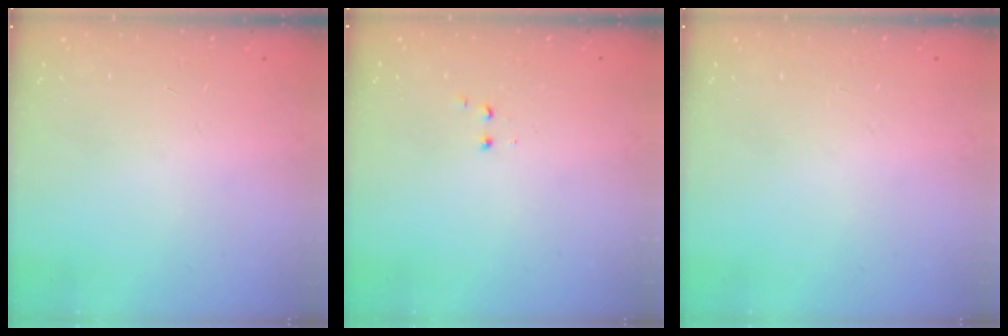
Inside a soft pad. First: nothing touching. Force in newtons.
{"total": 1.2, "press": 1.1, "slide": 0.5}
{"total": 0.0}